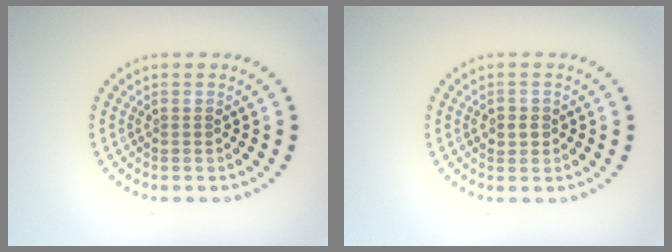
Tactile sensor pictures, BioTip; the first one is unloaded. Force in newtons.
{"total": 1.4, "press": 1.4, "slide": 0.3}